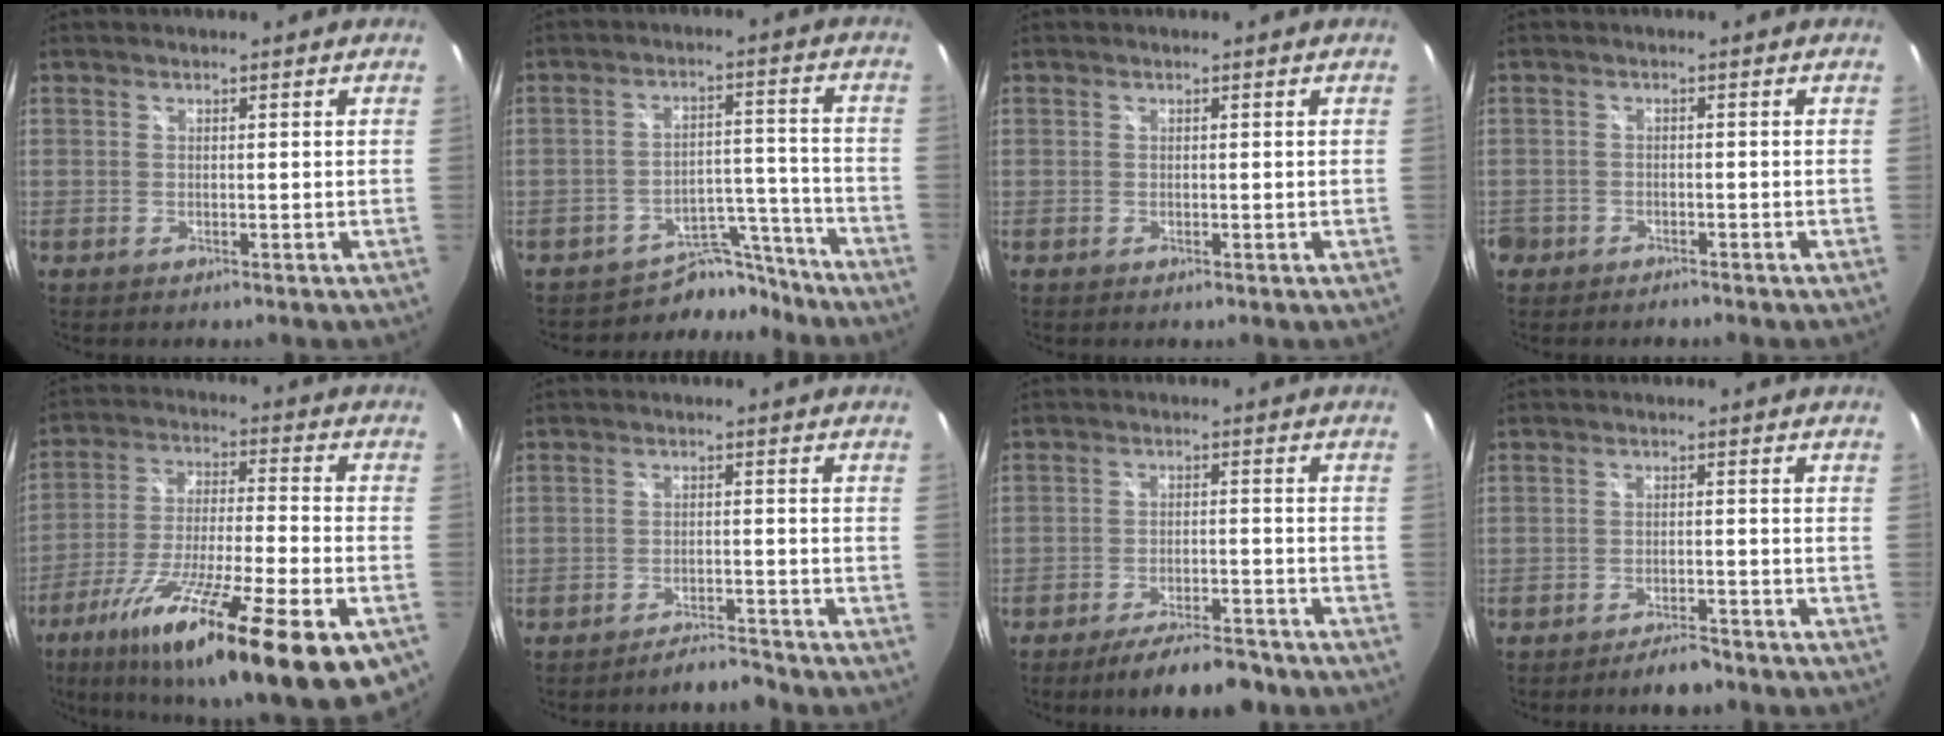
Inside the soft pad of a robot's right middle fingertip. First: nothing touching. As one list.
[{"total": 9.2, "force": [-8.3, 3.9, 0.4], "torque": [0.001, 0.045, -0.118]}, {"total": 0.0}, {"total": 3.0, "force": [-2.1, 2.1, 0.4], "torque": [-0.025, 0.001, -0.041]}, {"total": 27.6, "force": [-15.5, 4.8, 22.4], "torque": [-0.371, -0.058, -0.252]}, {"total": 3.5, "force": [-3.5, 0.4, 0.7], "torque": [-0.022, 0.003, -0.051]}, {"total": 9.4, "force": [-7.8, 2.2, 4.8], "torque": [-0.097, -0.006, -0.117]}, {"total": 3.9, "force": [-3.4, 1.1, 1.6], "torque": [-0.039, -0.002, -0.053]}]